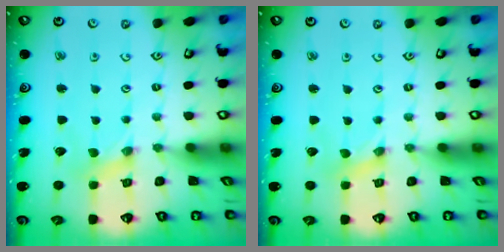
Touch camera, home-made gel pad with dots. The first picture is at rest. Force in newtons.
{"total": 0.0}